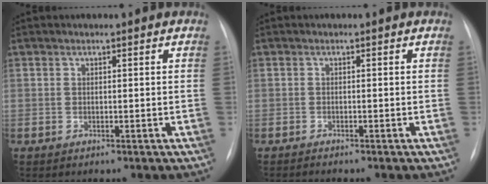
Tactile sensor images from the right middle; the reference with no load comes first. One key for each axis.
{"total": 0.9, "fx": -0.8, "fy": -0.1, "fz": 0.2, "tx": -0.006, "ty": -0.002, "tz": -0.011}